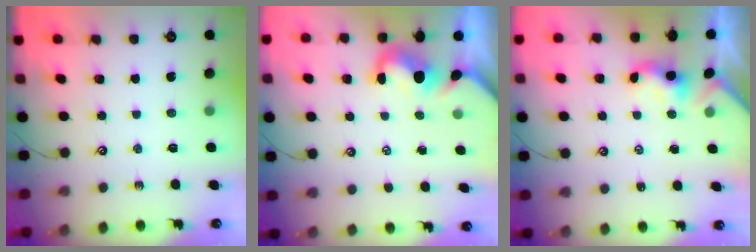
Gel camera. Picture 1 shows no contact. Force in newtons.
{"total": 1.6, "press": 1.5, "slide": 0.6}
{"total": 0.0}